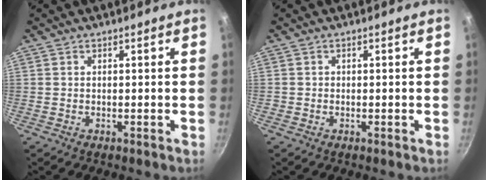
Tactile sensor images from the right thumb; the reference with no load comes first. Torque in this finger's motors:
{"motor_torque": [0.17, 0.04, 0.35, 0.33, 0.02]}